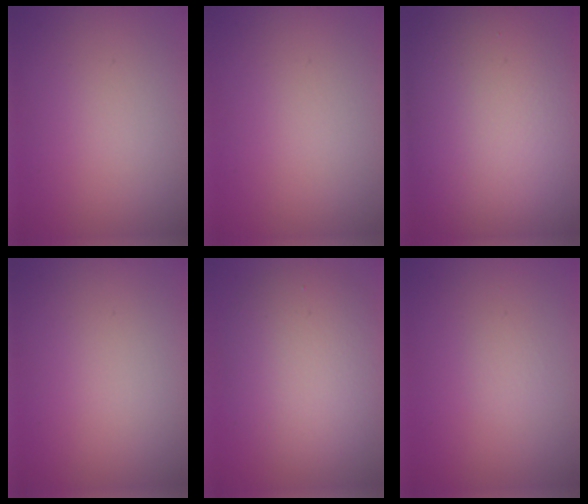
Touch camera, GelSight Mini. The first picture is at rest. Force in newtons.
{"total": 0.0}
{"total": 18.4, "press": 18.4, "slide": 0.8}
{"total": 0.0}
{"total": 6.7, "press": 6.7, "slide": 0.4}
{"total": 0.0}